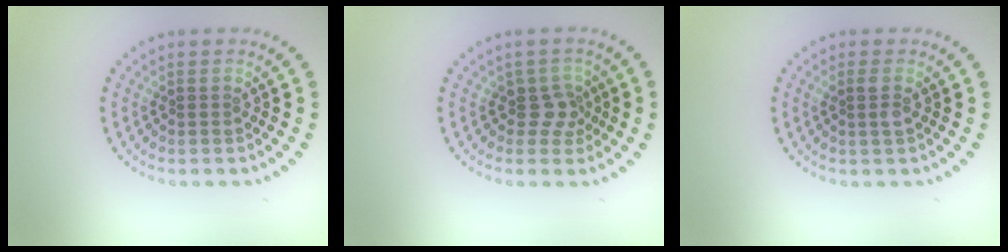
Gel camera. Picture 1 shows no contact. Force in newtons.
{"total": 1.9, "press": 1.4, "slide": 1.3}
{"total": 1.0, "press": 1.0, "slide": 0.2}